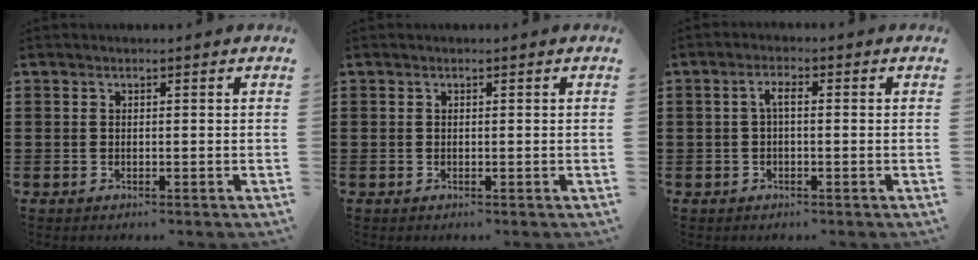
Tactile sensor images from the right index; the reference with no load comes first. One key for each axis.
{"total": 0.0}
{"total": 2.2, "fx": -0.1, "fy": 0.7, "fz": 2.1, "tx": -0.040, "ty": 0.005, "tz": -0.004}